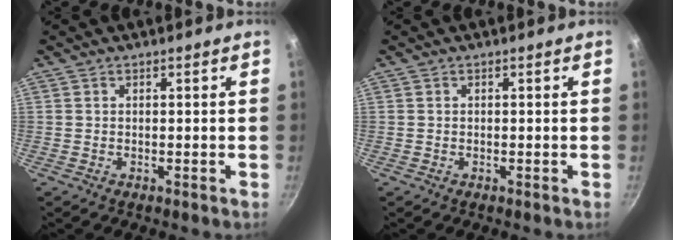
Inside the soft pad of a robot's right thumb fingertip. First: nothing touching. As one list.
[{"total": 0.0}]